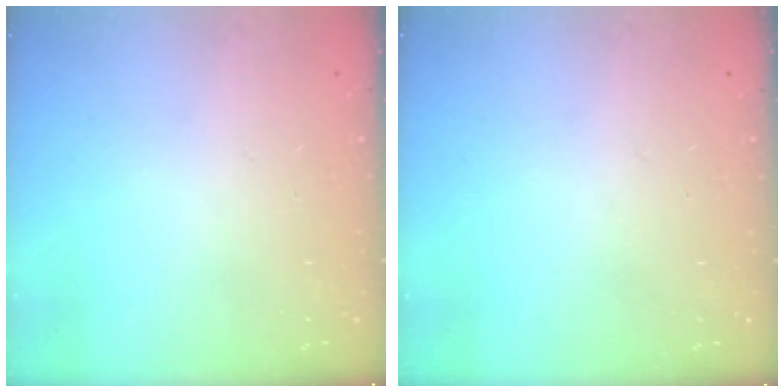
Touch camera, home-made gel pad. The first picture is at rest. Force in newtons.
{"total": 0.0}